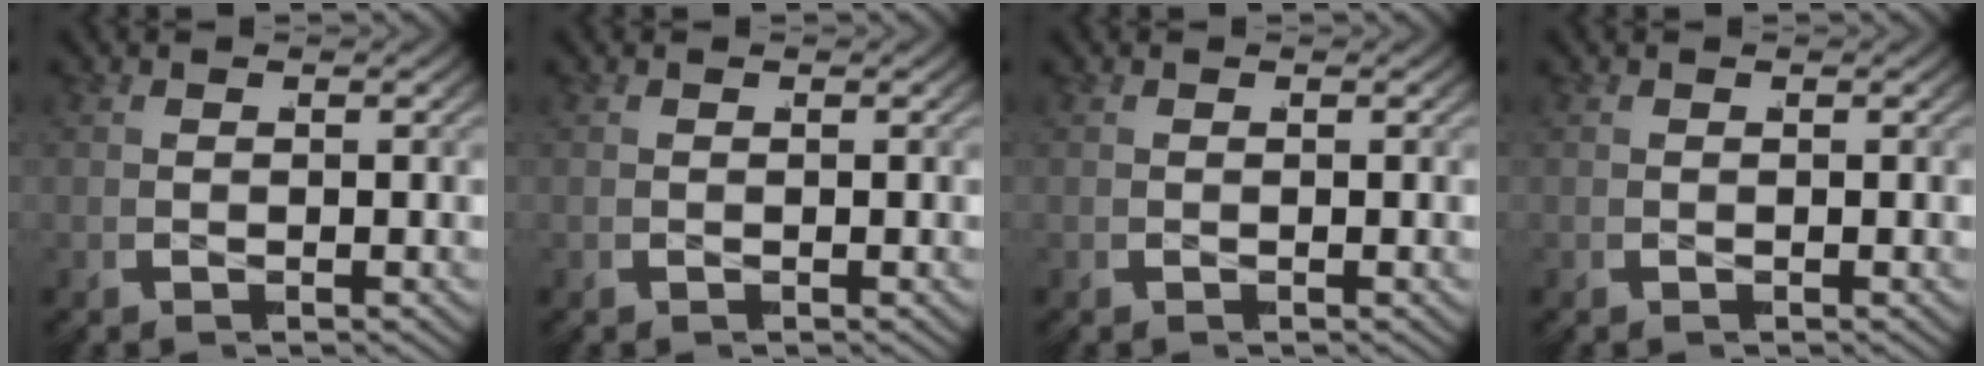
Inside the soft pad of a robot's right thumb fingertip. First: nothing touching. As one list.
[{"total": 0.0}, {"total": 0.0}, {"total": 0.0}]